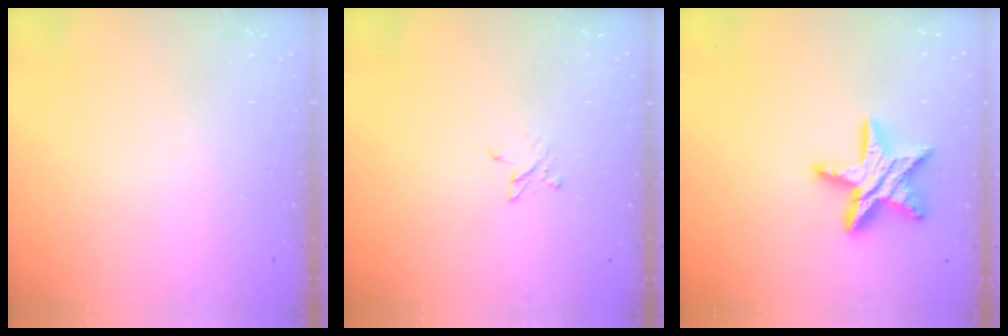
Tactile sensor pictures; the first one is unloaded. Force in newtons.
{"total": 2.9, "press": 2.9, "slide": 0.2}
{"total": 15.8, "press": 15.7, "slide": 1.4}